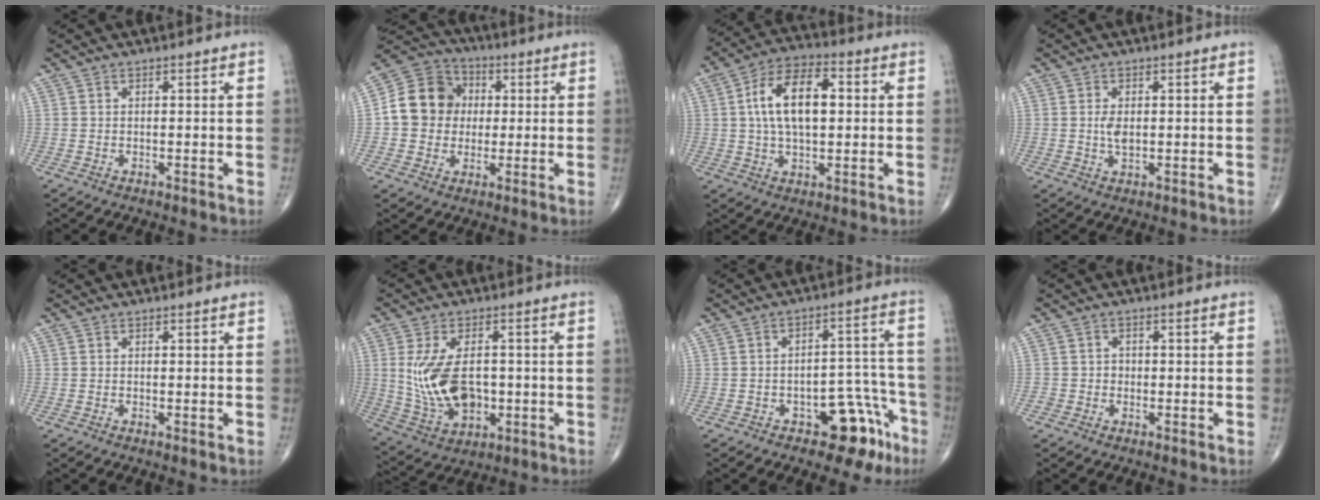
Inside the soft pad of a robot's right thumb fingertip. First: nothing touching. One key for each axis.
{"total": 12.4, "fx": 0.8, "fy": 10.9, "fz": 5.7, "tx": -0.078, "ty": 0.022, "tz": 0.004}
{"total": 13.5, "fx": 1.8, "fy": 7.0, "fz": 11.3, "tx": -0.197, "ty": 0.019, "tz": 0.026}
{"total": 6.1, "fx": -0.1, "fy": 3.2, "fz": 5.1, "tx": -0.099, "ty": -0.003, "tz": -0.002}
{"total": 0.0}
{"total": 13.1, "fx": 0.0, "fy": 7.8, "fz": 10.5, "tx": -0.193, "ty": -0.004, "tz": 0.017}
{"total": 10.8, "fx": -6.2, "fy": 5.7, "fz": 6.9, "tx": -0.044, "ty": 0.055, "tz": -0.080}
{"total": 1.9, "fx": -0.7, "fy": 1.8, "fz": 0.1, "tx": 0.014, "ty": 0.010, "tz": -0.017}